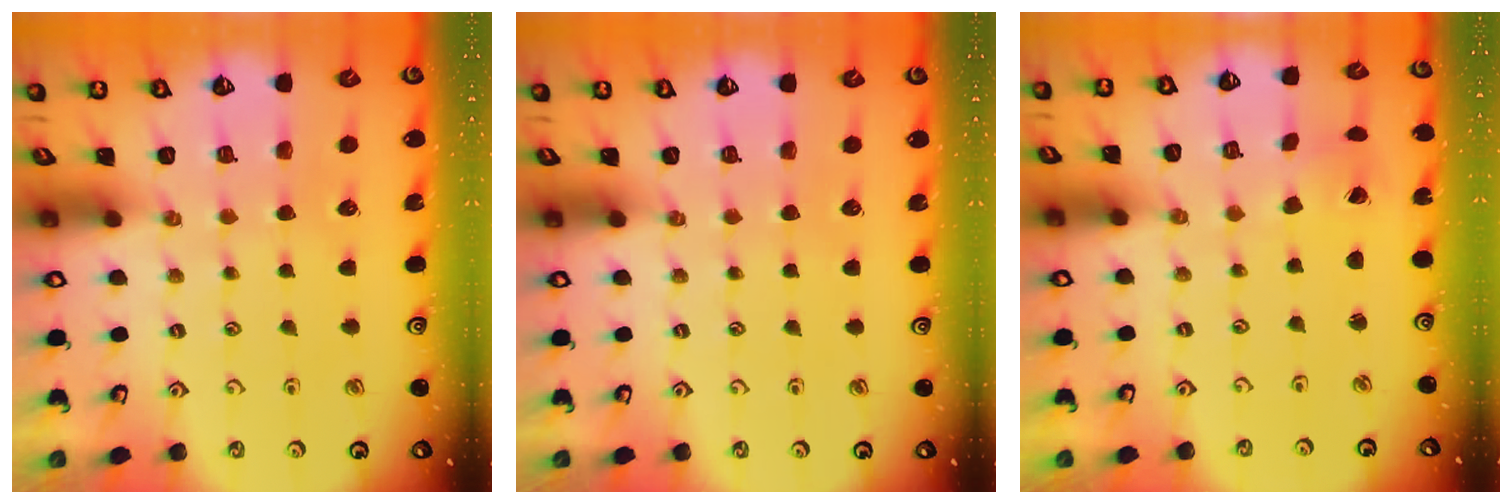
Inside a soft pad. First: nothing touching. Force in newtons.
{"total": 0.0}
{"total": 1.2, "press": 1.1, "slide": 0.4}